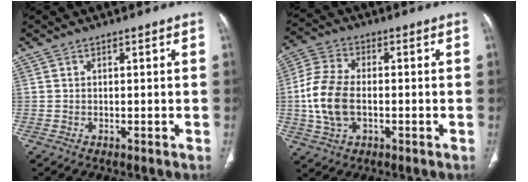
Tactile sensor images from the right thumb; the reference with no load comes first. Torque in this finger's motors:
{"motor_torque": [-0.25, 1.19, 1.12, 0.11, 0.31]}